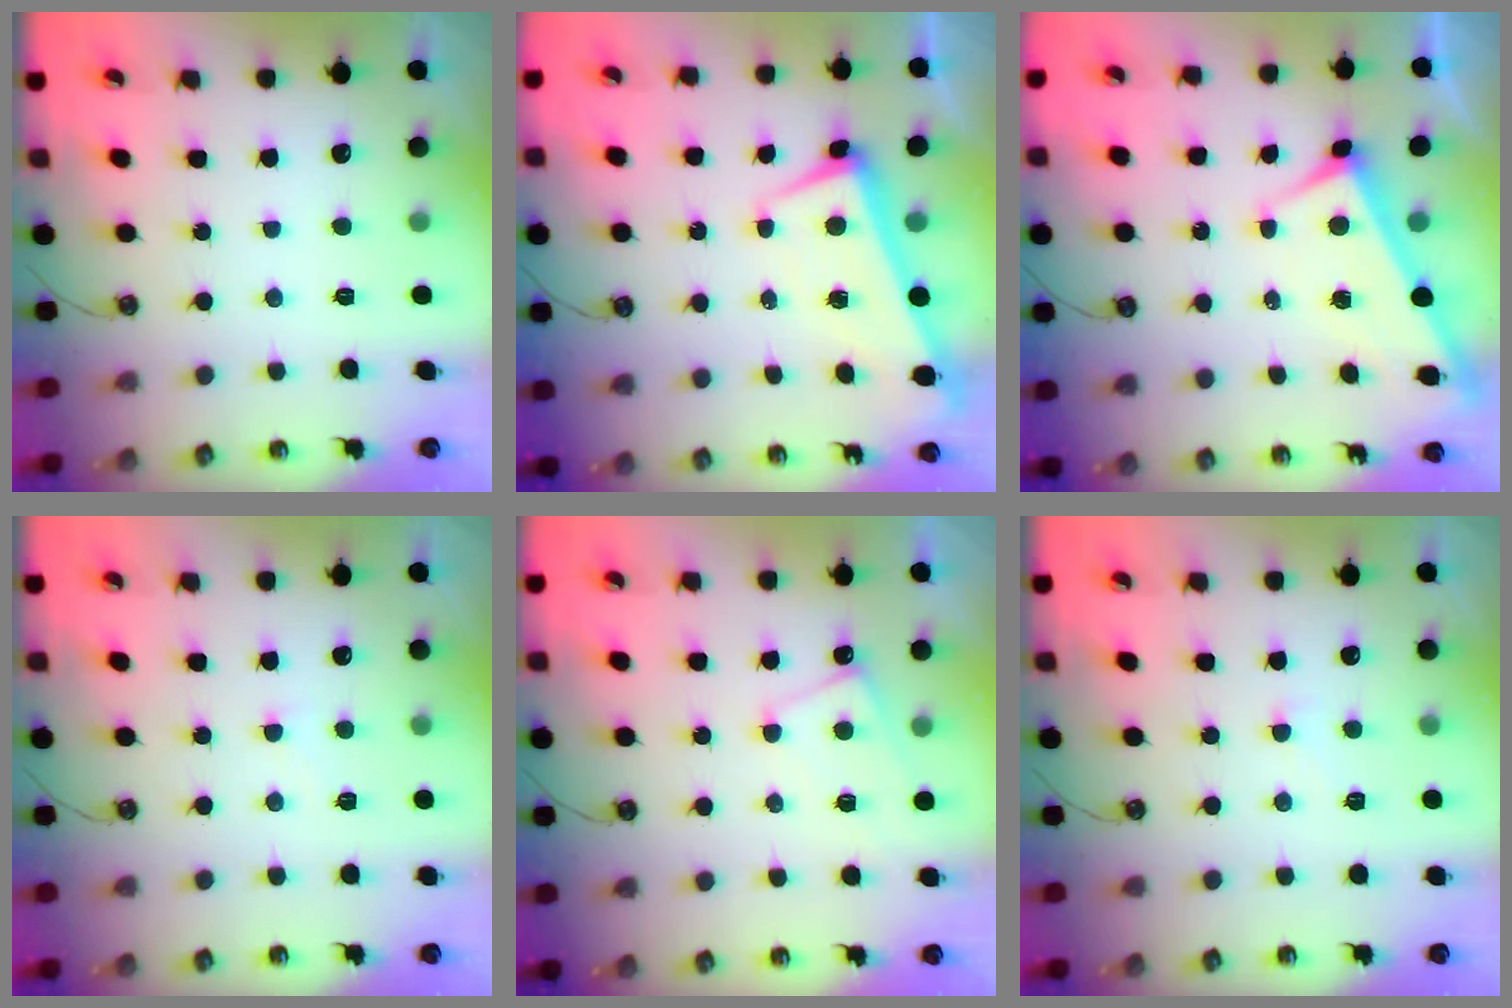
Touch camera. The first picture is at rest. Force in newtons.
{"total": 2.0, "press": 1.8, "slide": 0.9}
{"total": 3.2, "press": 3.1, "slide": 0.8}
{"total": 5.3, "press": 5.3, "slide": 0.8}
{"total": 0.7, "press": 0.5, "slide": 0.4}
{"total": 3.7, "press": 3.7, "slide": 0.5}